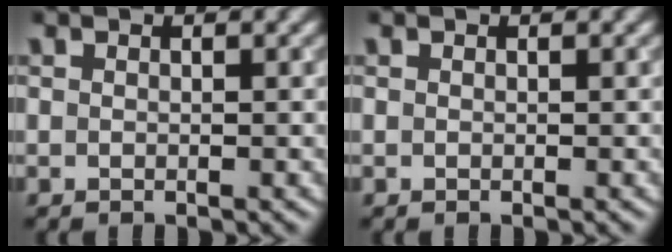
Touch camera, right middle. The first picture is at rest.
{"total": 0.0}